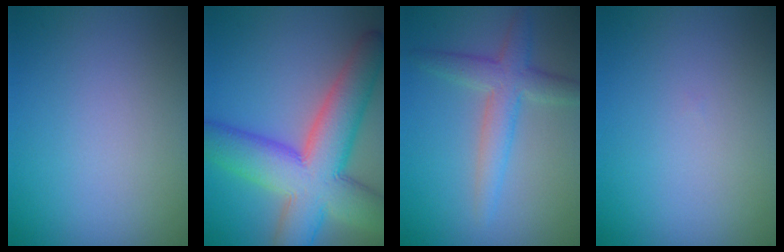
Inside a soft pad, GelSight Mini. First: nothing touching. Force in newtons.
{"total": 11.9, "press": 11.9, "slide": 0.4}
{"total": 3.9, "press": 3.9, "slide": 0.2}
{"total": 0.0}